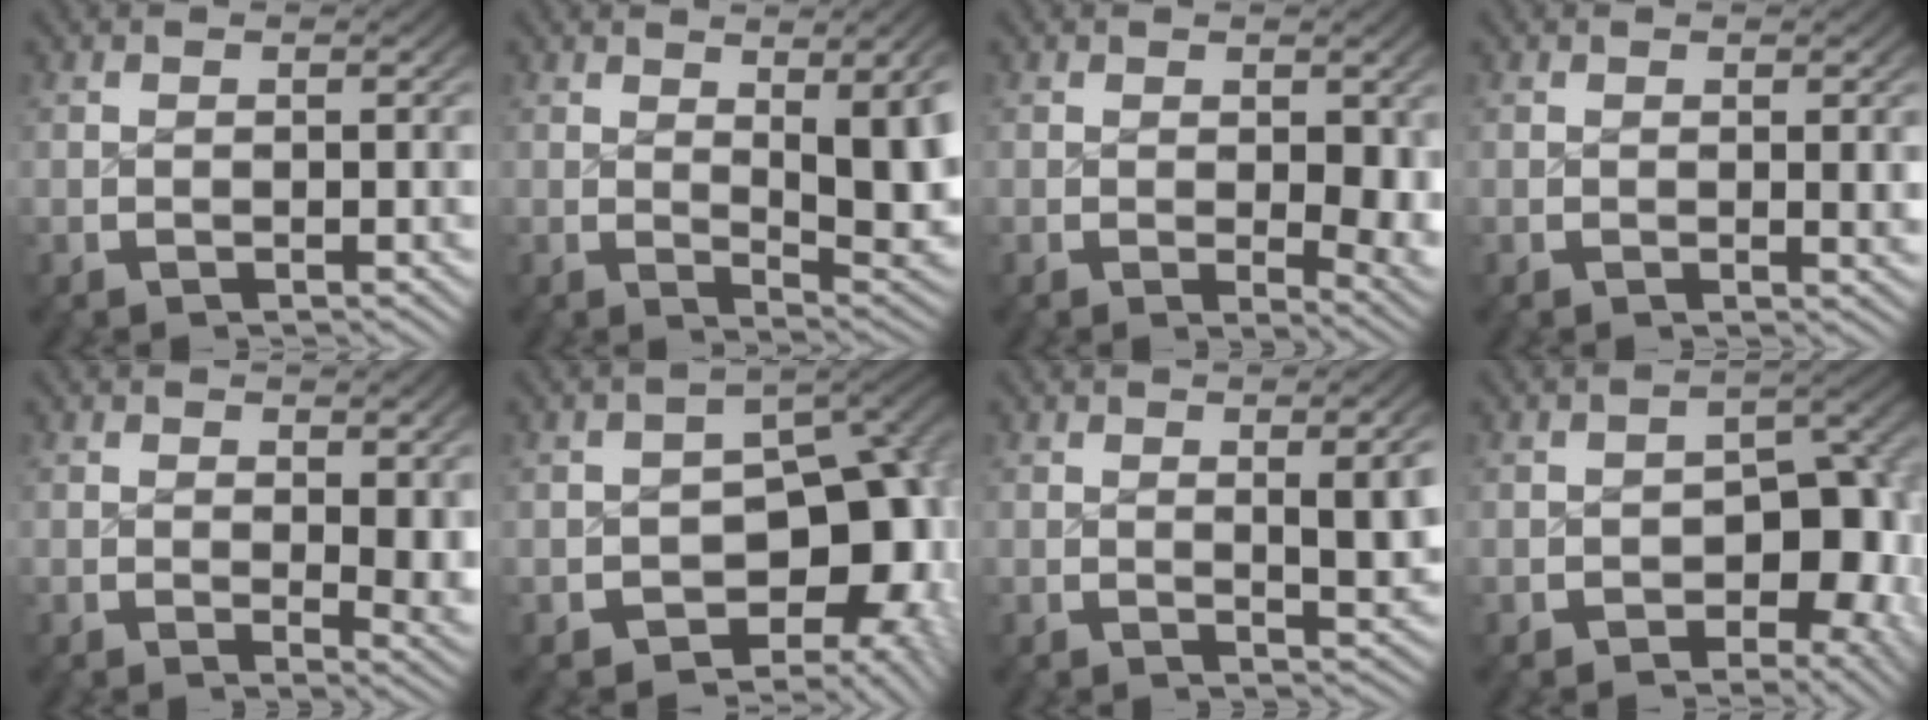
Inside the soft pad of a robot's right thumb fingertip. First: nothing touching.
{"total": 7.0, "force": [0.3, 2.9, 6.4], "torque": [-0.085, -0.020, 0.018]}
{"total": 4.3, "force": [0.0, 2.2, 3.7], "torque": [-0.045, -0.020, 0.008]}
{"total": 1.1, "force": [0.3, 0.2, 1.0], "torque": [-0.010, -0.004, 0.006]}
{"total": 3.5, "force": [0.7, 1.6, 3.0], "torque": [-0.024, -0.011, 0.012]}
{"total": 14.0, "force": [-2.6, 9.7, 9.7], "torque": [-0.145, -0.062, -0.015]}
{"total": 3.1, "force": [0.6, 0.7, 2.9], "torque": [-0.039, -0.006, 0.012]}
{"total": 7.0, "force": [-1.6, 4.6, 5.0], "torque": [-0.072, -0.031, -0.011]}